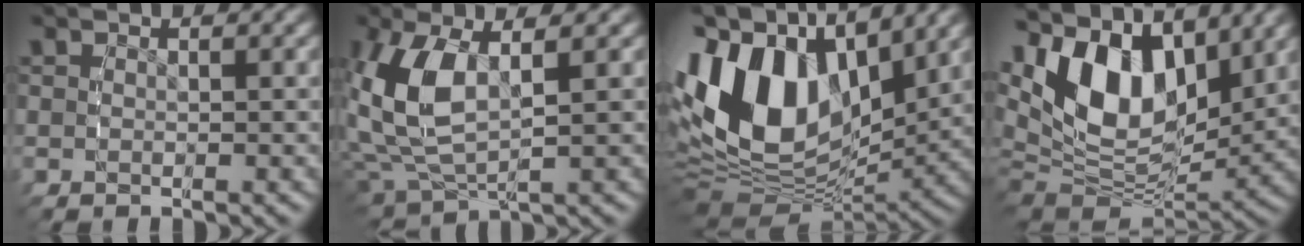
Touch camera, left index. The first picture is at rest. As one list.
[{"total": 7.2, "force": [1.2, 4.8, 5.3], "torque": [-0.158, -0.019, 0.037]}, {"total": 15.3, "force": [2.5, 10.4, 10.9], "torque": [-0.210, -0.007, 0.047]}, {"total": 13.2, "force": [3.0, 8.6, 9.5], "torque": [-0.185, -0.017, 0.056]}]